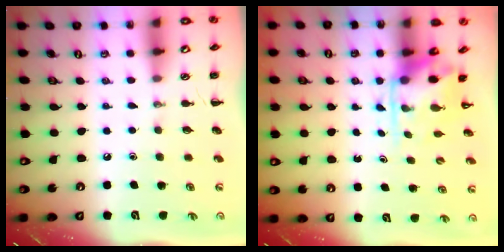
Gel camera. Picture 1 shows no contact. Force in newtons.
{"total": 3.2, "press": 3.2, "slide": 0.5}